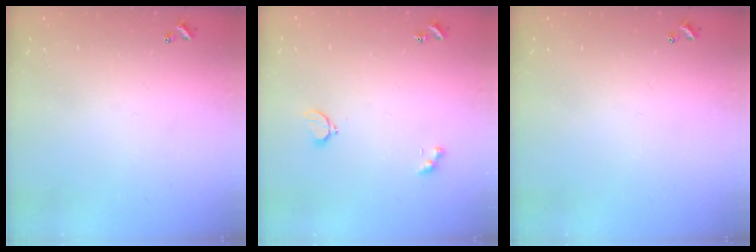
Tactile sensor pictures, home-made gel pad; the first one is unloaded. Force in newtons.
{"total": 1.8, "press": 1.7, "slide": 0.5}
{"total": 0.0}